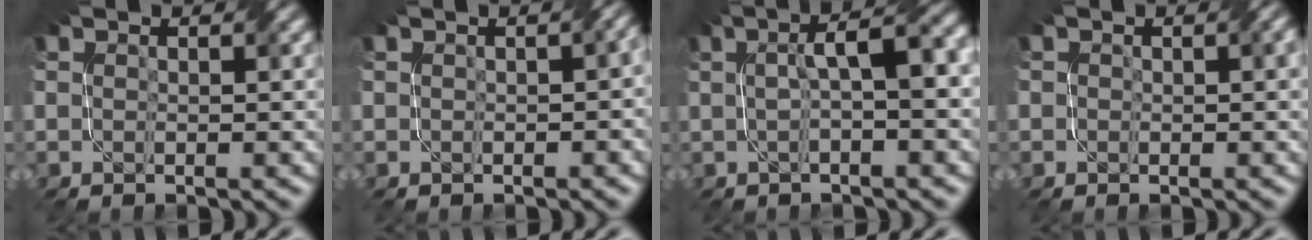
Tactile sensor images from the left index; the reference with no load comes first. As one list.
[{"total": 1.9, "force": [0.1, 0.8, 1.7], "torque": [-0.015, 0.003, 0.010]}, {"total": 5.1, "force": [0.6, 1.1, 5.0], "torque": [-0.071, 0.021, 0.010]}, {"total": 1.1, "force": [0.1, 0.6, 0.9], "torque": [-0.005, 0.004, 0.004]}]